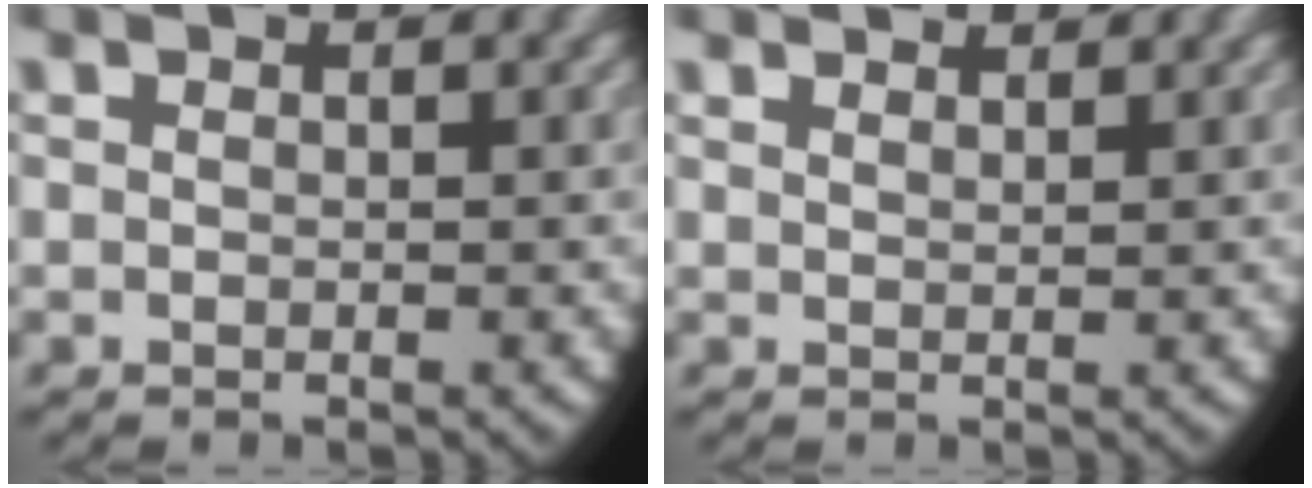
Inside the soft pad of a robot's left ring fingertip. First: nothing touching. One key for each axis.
{"total": 1.8, "fx": 1.7, "fy": -0.5, "fz": 0.0, "tx": 0.002, "ty": -0.007, "tz": 0.035}